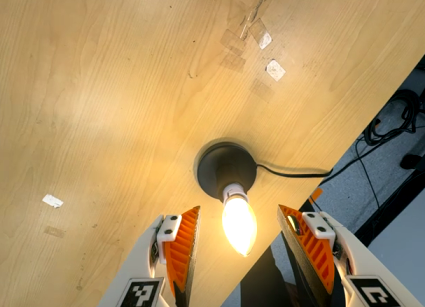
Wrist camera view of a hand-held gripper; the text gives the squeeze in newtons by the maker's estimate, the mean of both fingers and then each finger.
{"total": 0.0}